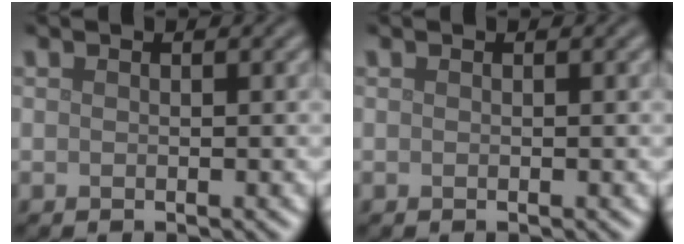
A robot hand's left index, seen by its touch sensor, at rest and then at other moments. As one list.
[{"total": 0.0}]